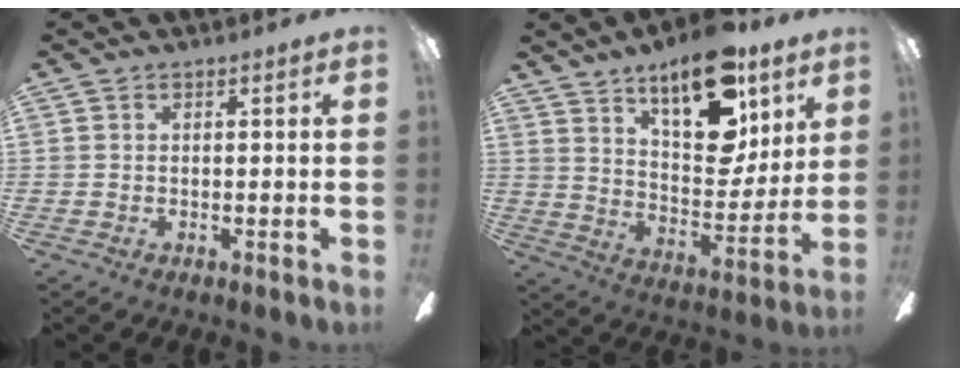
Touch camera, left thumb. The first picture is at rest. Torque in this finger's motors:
{"motor_torque": [0.19, 0.82, 1.13, -1.64, 0.12]}